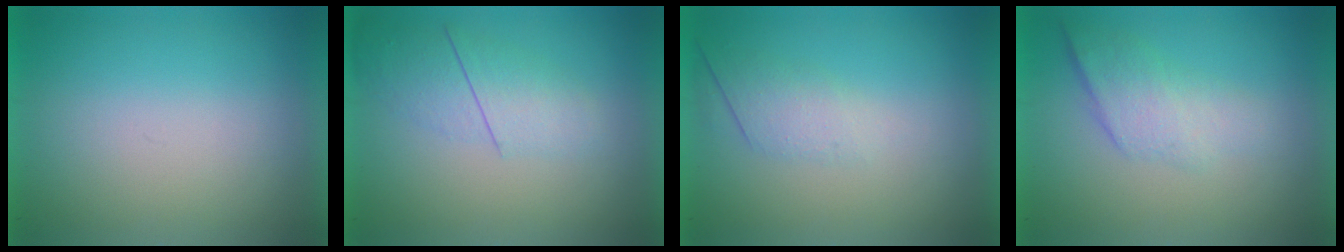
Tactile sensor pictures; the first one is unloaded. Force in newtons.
{"total": 2.2}
{"total": 2.6}
{"total": 2.2}